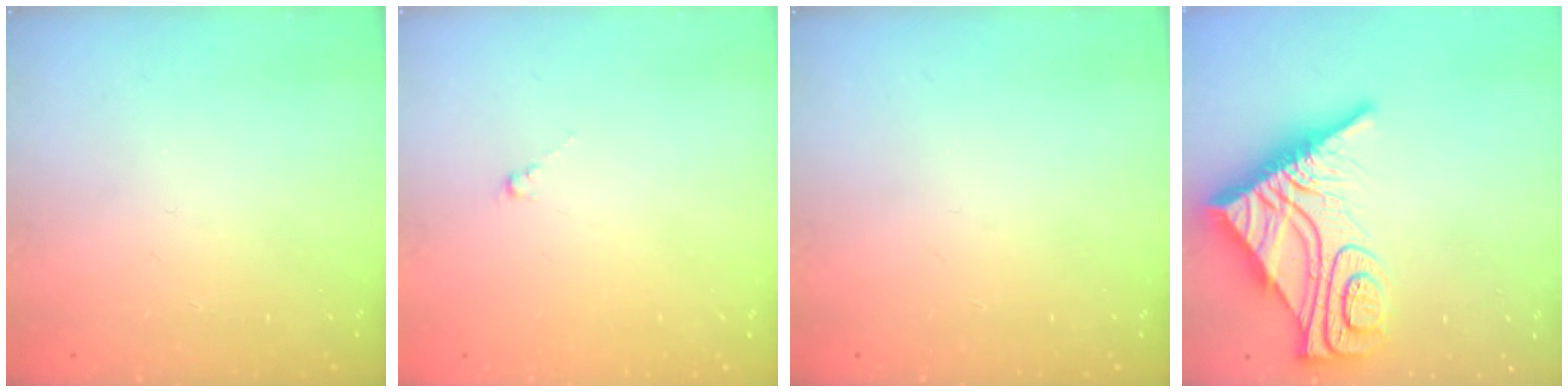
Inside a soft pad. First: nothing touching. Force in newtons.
{"total": 0.8, "press": 0.7, "slide": 0.5}
{"total": 0.0}
{"total": 18.8, "press": 18.7, "slide": 1.5}